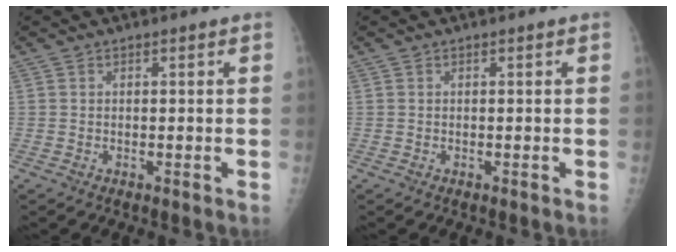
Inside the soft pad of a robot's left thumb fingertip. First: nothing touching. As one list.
[{"total": 0.0}]